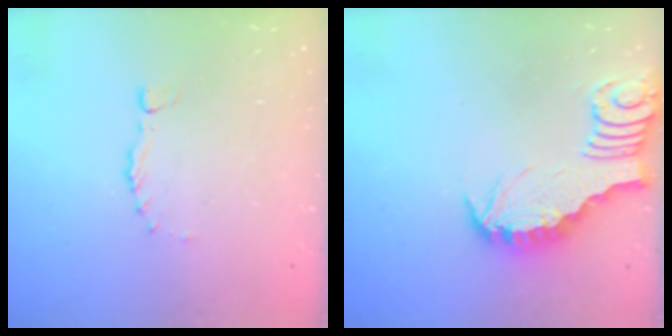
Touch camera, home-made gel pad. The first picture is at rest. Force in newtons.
{"total": 2.9, "press": 2.8, "slide": 0.3}